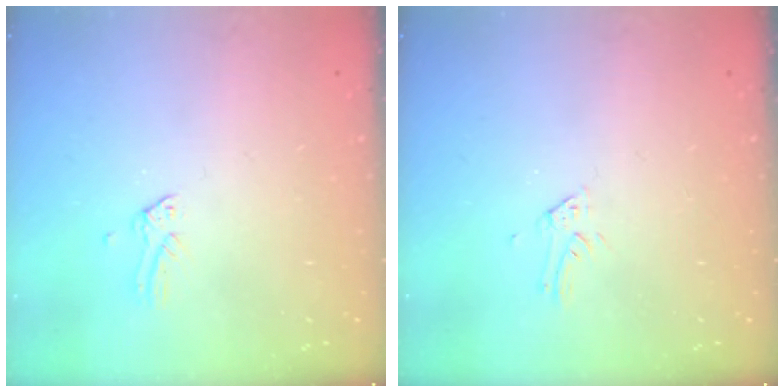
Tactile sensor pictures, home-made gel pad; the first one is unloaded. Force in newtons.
{"total": 2.1, "press": 2.1, "slide": 0.2}